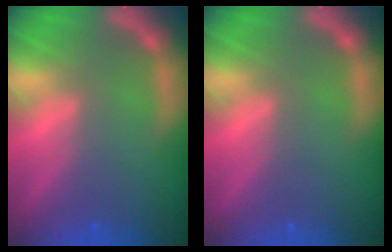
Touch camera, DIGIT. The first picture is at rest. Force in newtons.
{"total": 0.0}